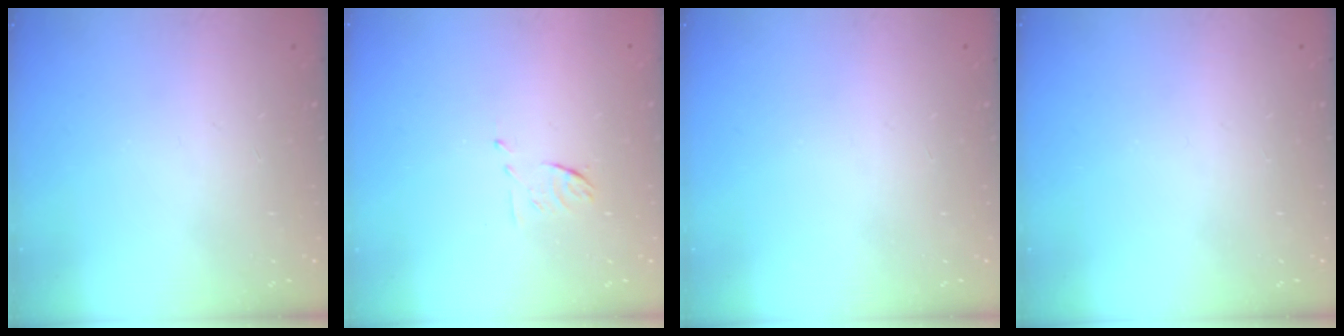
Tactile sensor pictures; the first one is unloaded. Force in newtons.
{"total": 6.1, "press": 6.0, "slide": 1.1}
{"total": 0.0}
{"total": 0.0}